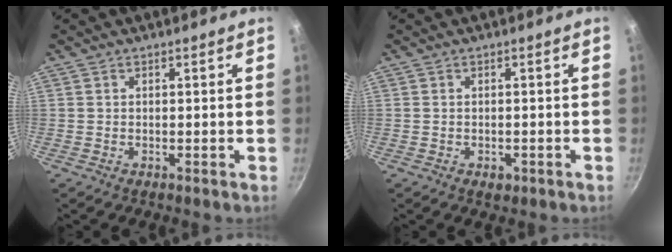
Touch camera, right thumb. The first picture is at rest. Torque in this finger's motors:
{"motor_torque": [0.17, 0.04, 0.31, -0.27, 0.08]}